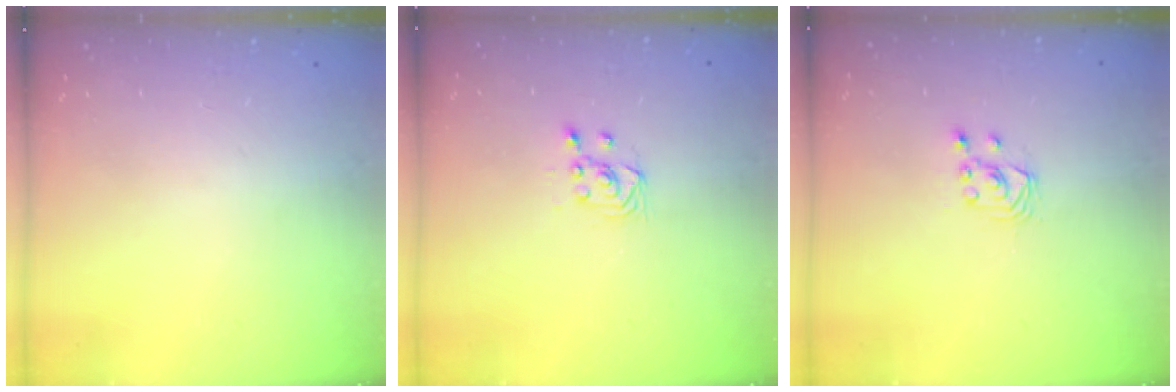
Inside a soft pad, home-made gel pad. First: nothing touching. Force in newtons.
{"total": 2.9, "press": 2.7, "slide": 1.0}
{"total": 2.5, "press": 2.5, "slide": 0.3}